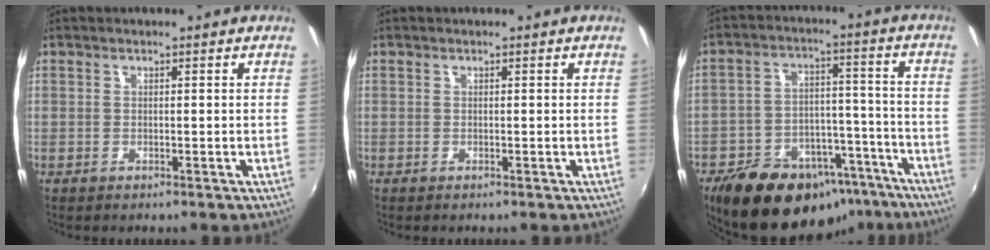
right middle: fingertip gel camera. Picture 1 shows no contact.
{"total": 0.0}
{"total": 21.8, "force": [-15.7, 11.1, 10.3], "torque": [-0.192, 0.030, -0.206]}